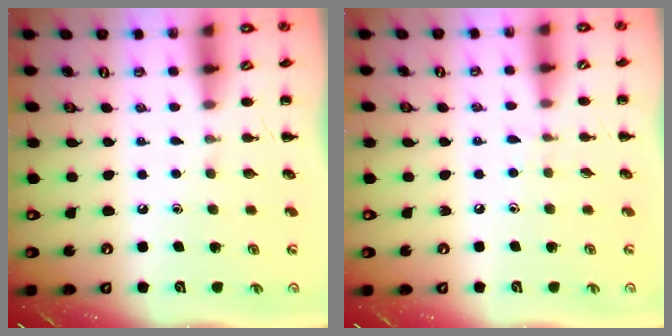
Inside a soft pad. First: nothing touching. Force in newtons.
{"total": 2.9, "press": 2.6, "slide": 1.2}